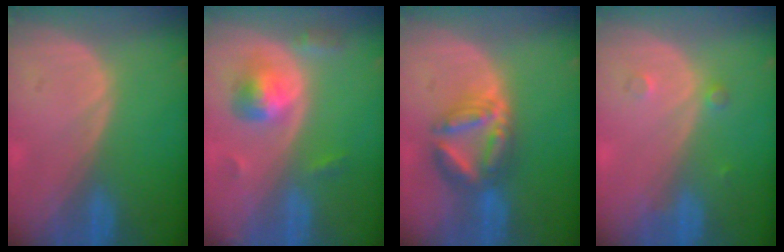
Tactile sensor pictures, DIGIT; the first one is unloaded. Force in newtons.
{"total": 5.6, "press": 5.1, "slide": 2.2}
{"total": 6.9, "press": 6.8, "slide": 0.4}
{"total": 1.5, "press": 1.5, "slide": 0.1}